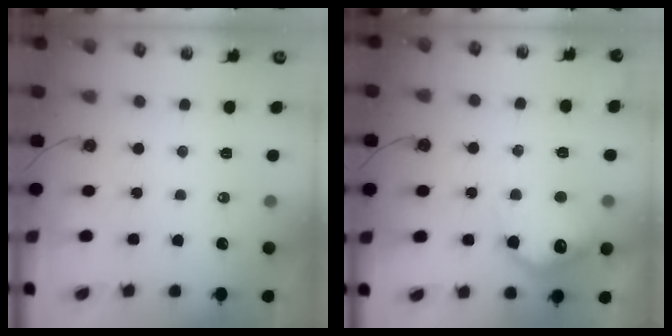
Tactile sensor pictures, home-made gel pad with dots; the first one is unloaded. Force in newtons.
{"total": 14.5, "press": 14.5, "slide": 0.8}